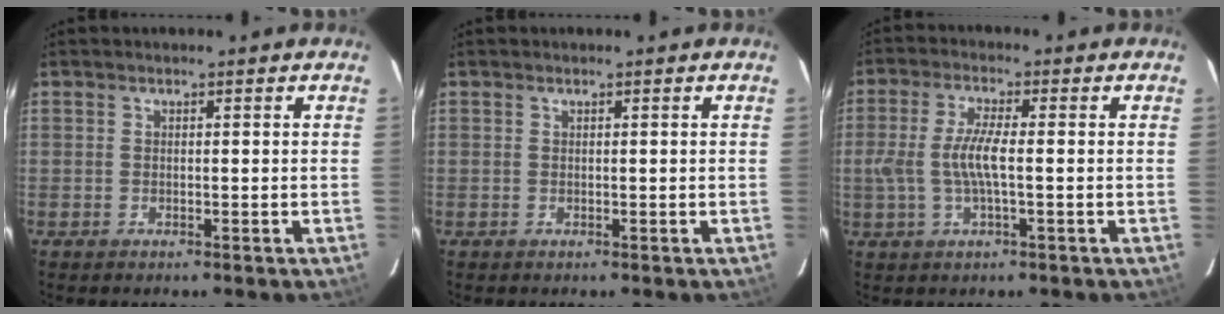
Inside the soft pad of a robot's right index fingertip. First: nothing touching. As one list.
[{"total": 0.0}, {"total": 6.9, "force": [-0.7, 1.3, 6.8], "torque": [-0.139, 0.000, -0.012]}]